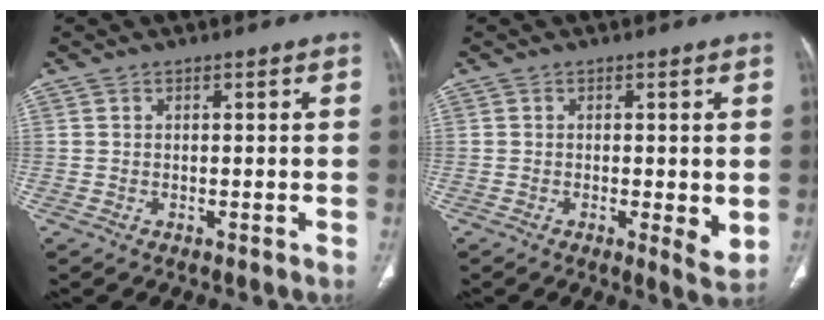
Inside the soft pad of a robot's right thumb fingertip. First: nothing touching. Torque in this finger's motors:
{"motor_torque": [-0.11, 0.07, -0.08, 0.27, -0.08]}